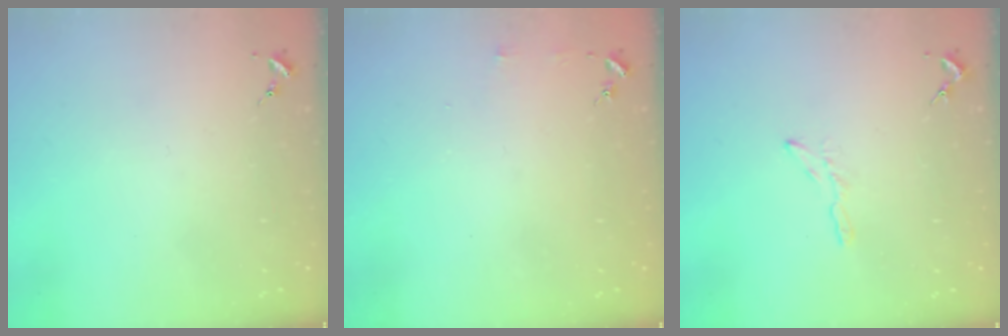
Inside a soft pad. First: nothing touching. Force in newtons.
{"total": 3.0, "press": 3.0, "slide": 0.3}
{"total": 3.8, "press": 3.7, "slide": 0.4}